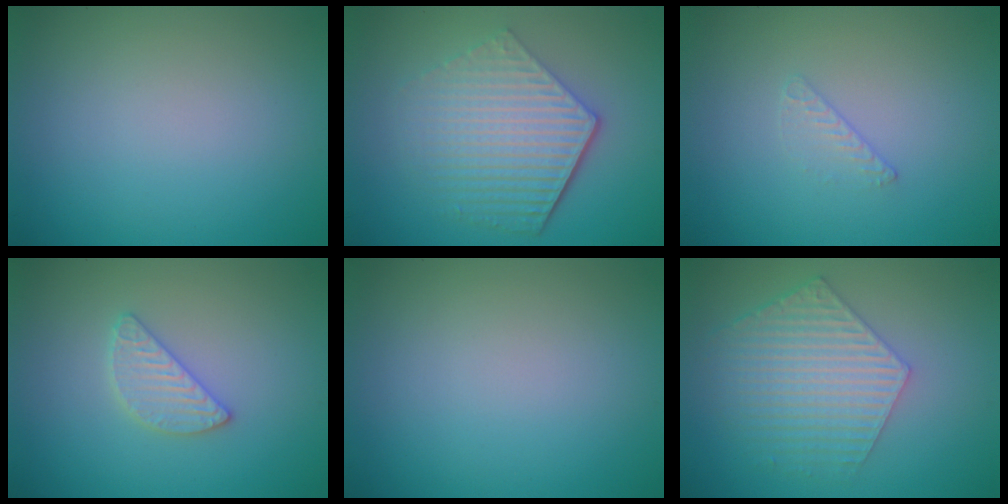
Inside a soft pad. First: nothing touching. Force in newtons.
{"total": 6.1, "press": 4.4, "slide": 4.2}
{"total": 0.6, "press": 0.3, "slide": 0.5}
{"total": 2.4, "press": 2.3, "slide": 0.3}
{"total": 0.0}
{"total": 5.8, "press": 4.3, "slide": 3.8}